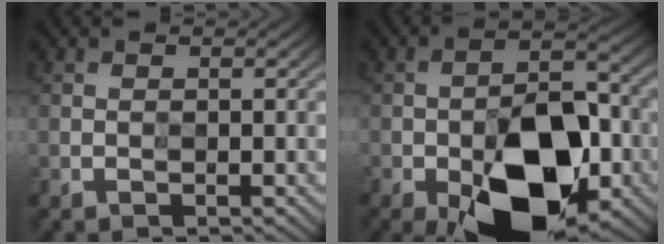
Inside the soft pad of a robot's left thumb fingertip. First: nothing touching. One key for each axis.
{"total": 15.3, "fx": -7.4, "fy": 7.6, "fz": 11.0, "tx": -0.165, "ty": -0.007, "tz": -0.124}